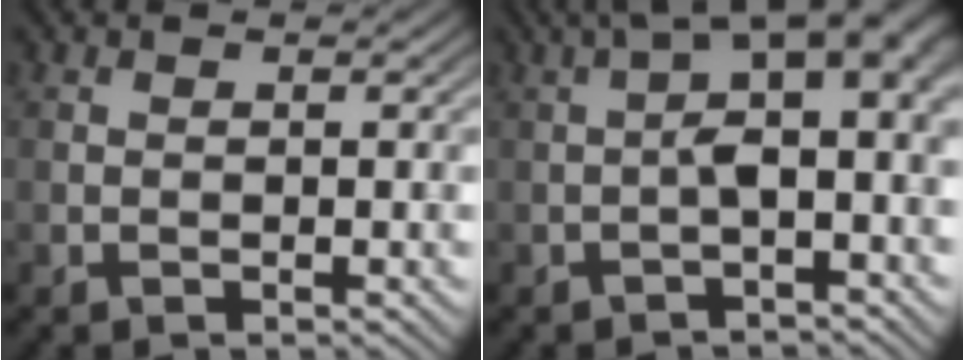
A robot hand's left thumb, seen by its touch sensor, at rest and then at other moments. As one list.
[{"total": 7.0, "force": [0.0, 2.4, 6.6], "torque": [-0.104, 0.023, -0.009]}]